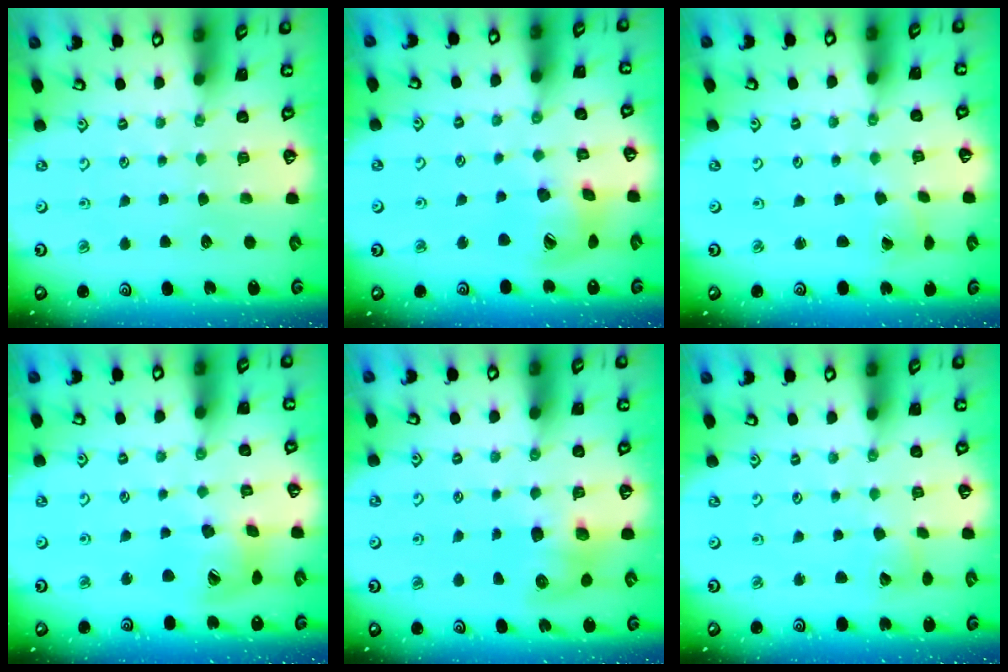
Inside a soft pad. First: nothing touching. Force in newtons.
{"total": 16.2, "press": 16.0, "slide": 2.3}
{"total": 1.2, "press": 1.2, "slide": 0.1}
{"total": 15.8, "press": 15.7, "slide": 2.1}
{"total": 8.8, "press": 8.7, "slide": 0.9}
{"total": 3.0, "press": 3.0, "slide": 0.2}